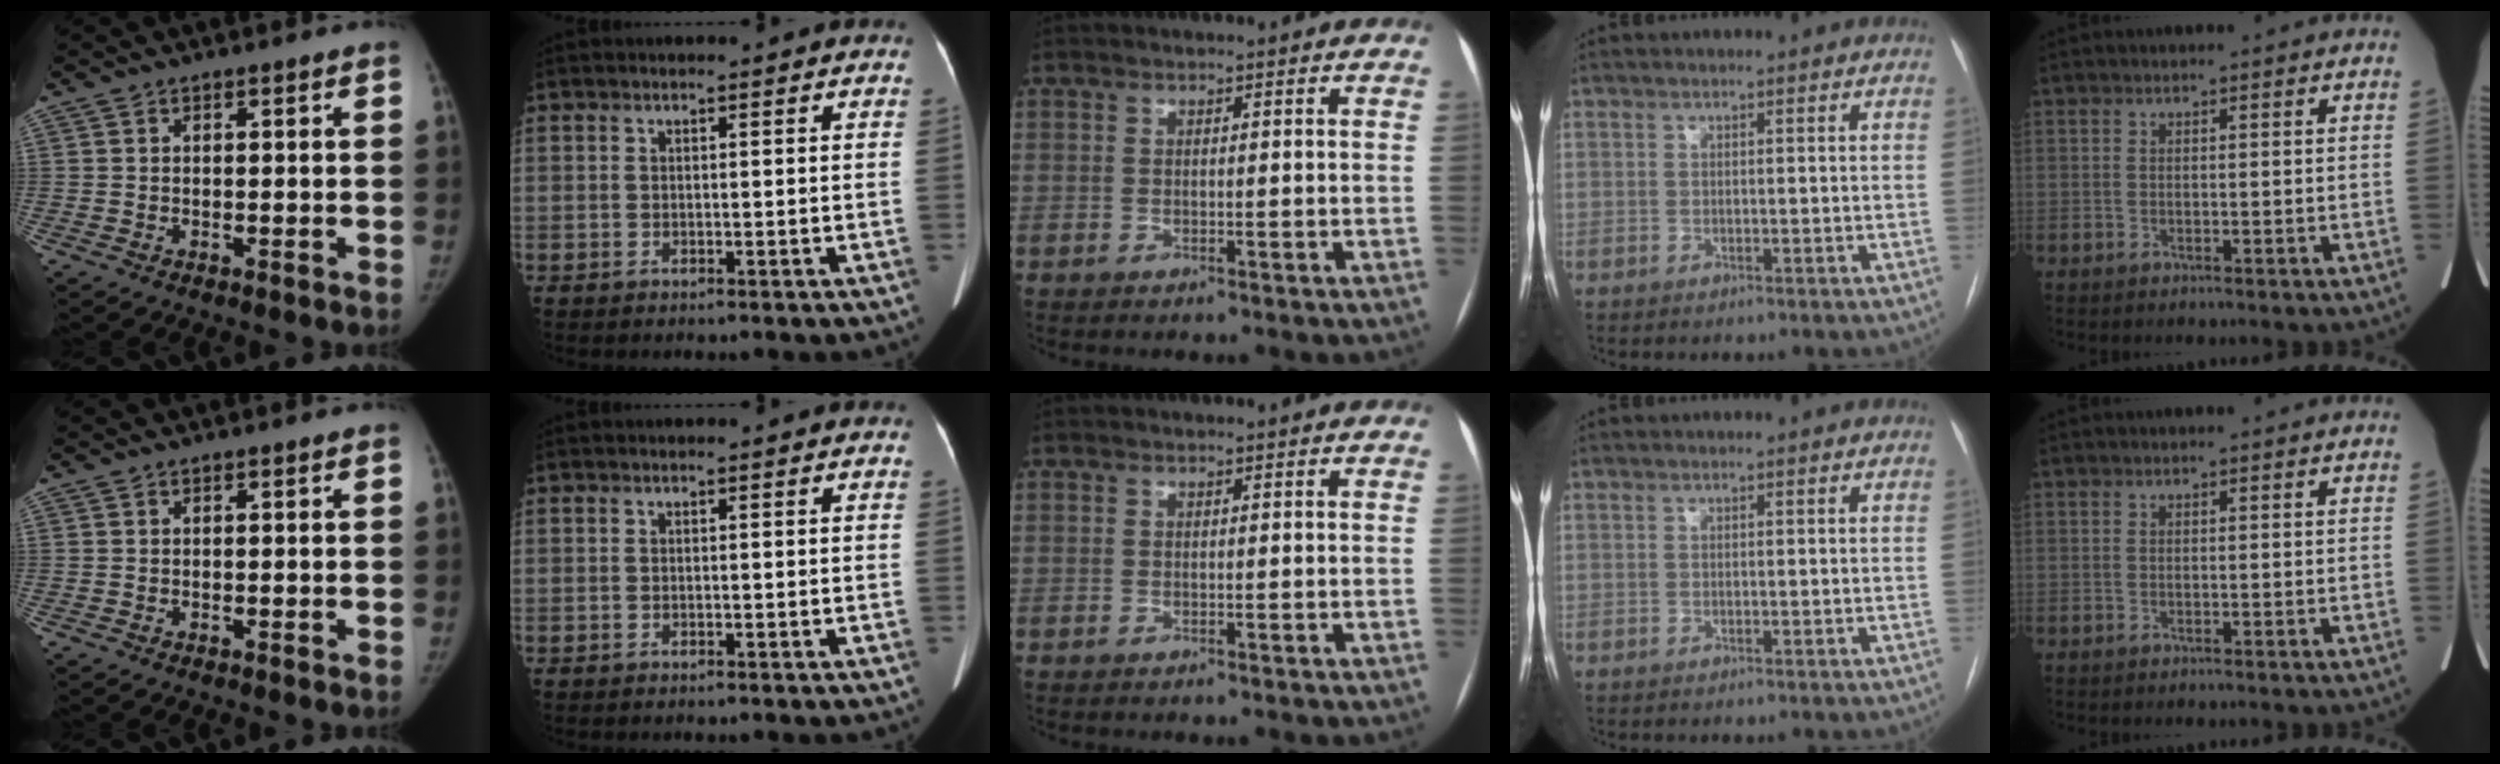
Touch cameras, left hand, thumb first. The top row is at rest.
{}